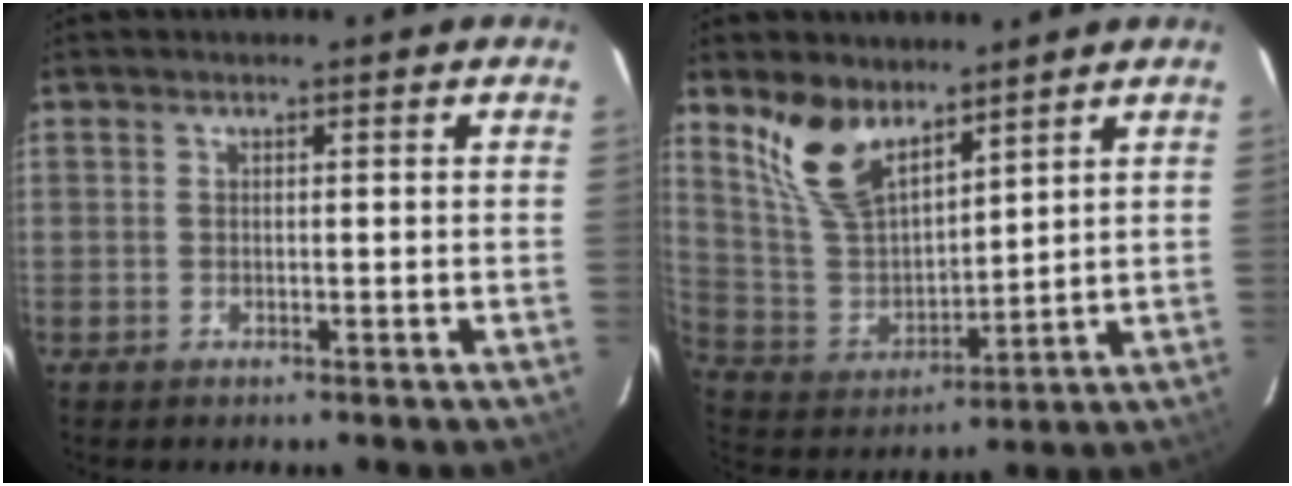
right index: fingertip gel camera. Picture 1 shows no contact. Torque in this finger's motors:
{"motor_torque": [0.32, 0.31, 0.56, 0.14]}